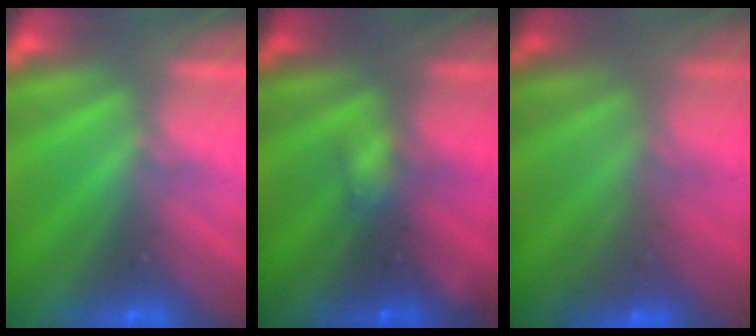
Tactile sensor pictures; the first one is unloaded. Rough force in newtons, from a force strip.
{"total": 1.8}
{"total": 2.9}